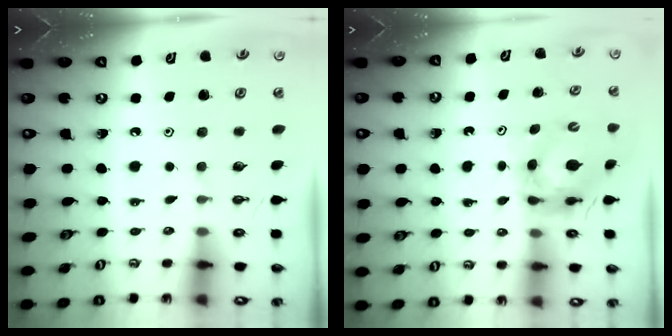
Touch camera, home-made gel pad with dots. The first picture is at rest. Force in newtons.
{"total": 5.8, "press": 5.8, "slide": 0.6}